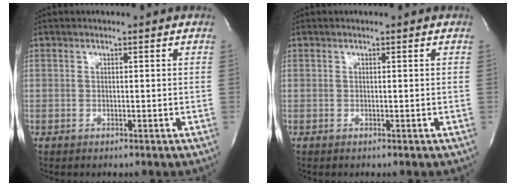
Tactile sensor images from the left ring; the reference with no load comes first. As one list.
[{"total": 0.0}]